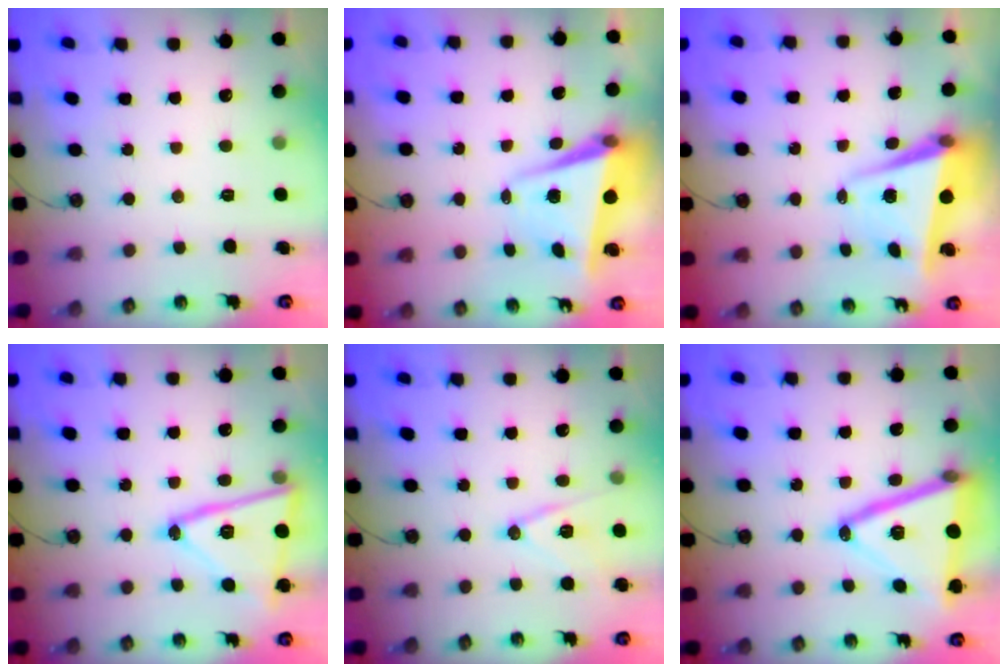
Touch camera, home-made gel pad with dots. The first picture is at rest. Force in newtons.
{"total": 6.1, "press": 6.0, "slide": 0.8}
{"total": 5.8, "press": 5.5, "slide": 1.8}
{"total": 18.1, "press": 18.1, "slide": 1.0}
{"total": 12.7, "press": 12.2, "slide": 3.3}
{"total": 21.4, "press": 21.0, "slide": 3.7}